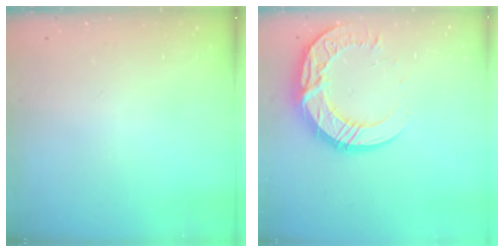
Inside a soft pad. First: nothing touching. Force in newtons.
{"total": 17.2, "press": 17.2, "slide": 0.7}